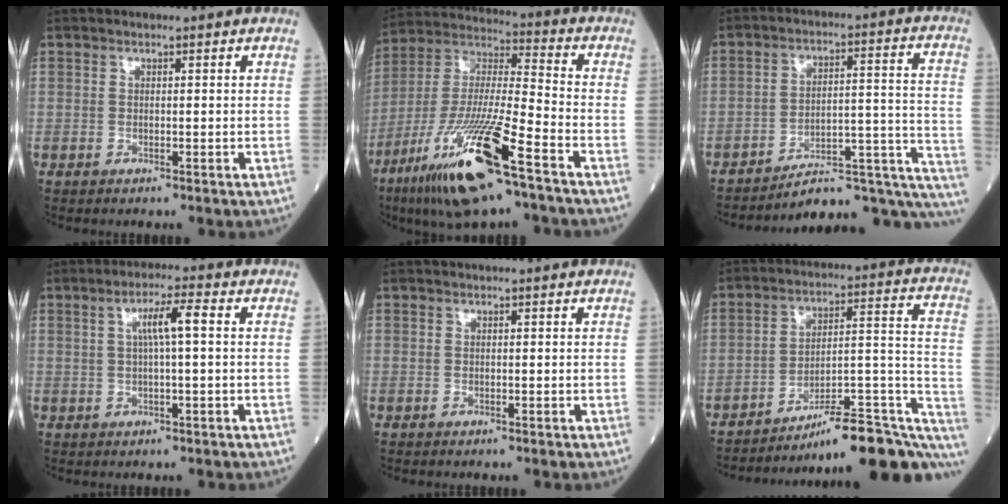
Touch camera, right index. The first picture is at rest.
{"total": 19.2, "force": [-10.7, 1.8, 15.9], "torque": [-0.342, -0.049, -0.199]}
{"total": 16.6, "force": [-14.6, 3.1, 7.4], "torque": [-0.034, 0.067, -0.194]}
{"total": 4.9, "force": [0.9, 0.1, 4.8], "torque": [-0.086, 0.010, 0.015]}
{"total": 0.0}
{"total": 19.8, "force": [-15.2, 2.4, 12.4], "torque": [-0.095, 0.042, -0.217]}